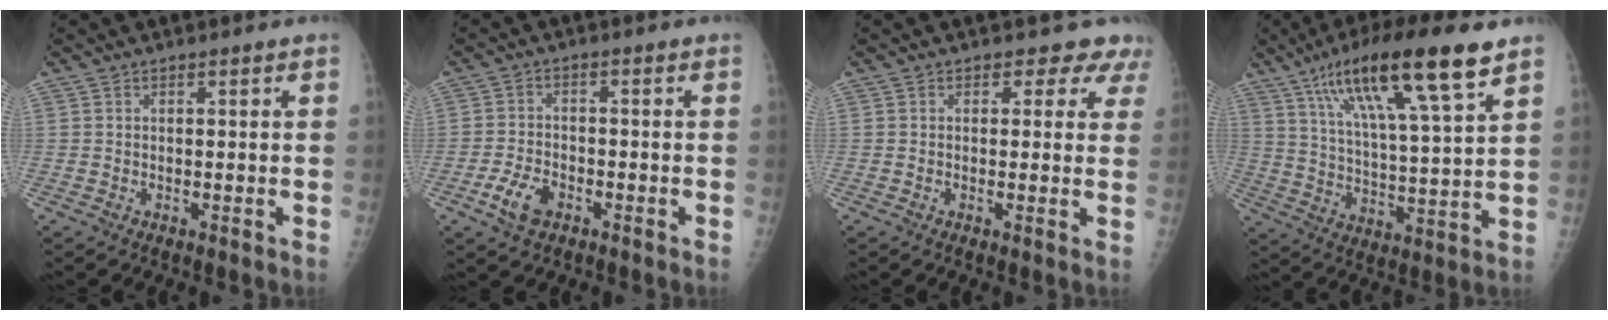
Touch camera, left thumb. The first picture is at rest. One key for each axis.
{"total": 5.5, "fx": -2.8, "fy": 3.4, "fz": 3.4, "tx": -0.063, "ty": 0.011, "tz": -0.051}
{"total": 4.3, "fx": 3.3, "fy": 2.7, "fz": 0.3, "tx": 0.032, "ty": -0.015, "tz": 0.014}
{"total": 19.6, "fx": 11.5, "fy": 3.2, "fz": 15.6, "tx": -0.261, "ty": -0.030, "tz": 0.202}